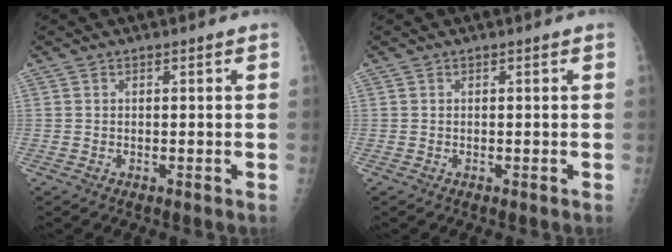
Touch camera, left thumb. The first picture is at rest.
{"total": 0.0}